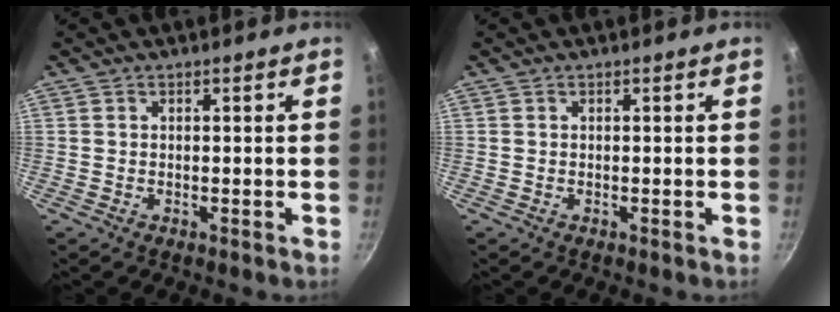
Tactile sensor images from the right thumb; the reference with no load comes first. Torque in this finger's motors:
{"motor_torque": [0.00, 0.00, 0.04, -0.04, 0.00]}